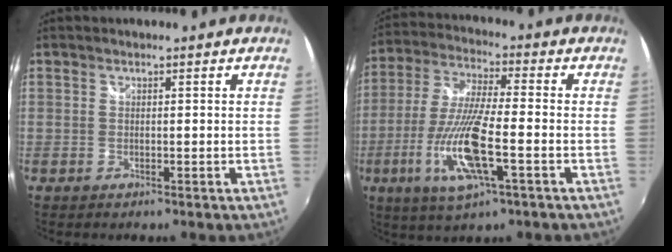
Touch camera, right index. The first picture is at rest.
{"total": 15.0, "force": [-5.0, 3.1, 13.8], "torque": [-0.296, -0.017, -0.096]}